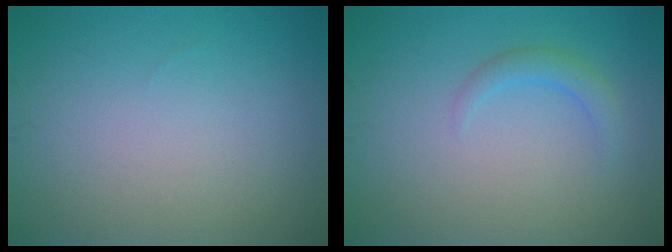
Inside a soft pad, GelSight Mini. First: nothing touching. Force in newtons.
{"total": 1.6, "press": 1.6, "slide": 0.0}